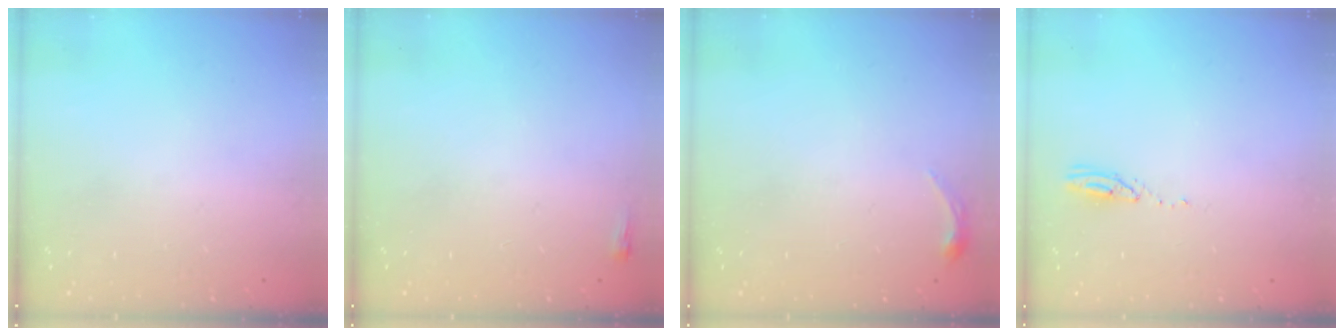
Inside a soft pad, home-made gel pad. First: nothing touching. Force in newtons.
{"total": 2.0, "press": 2.0, "slide": 0.5}
{"total": 3.9, "press": 3.8, "slide": 0.7}
{"total": 3.0, "press": 2.9, "slide": 0.3}